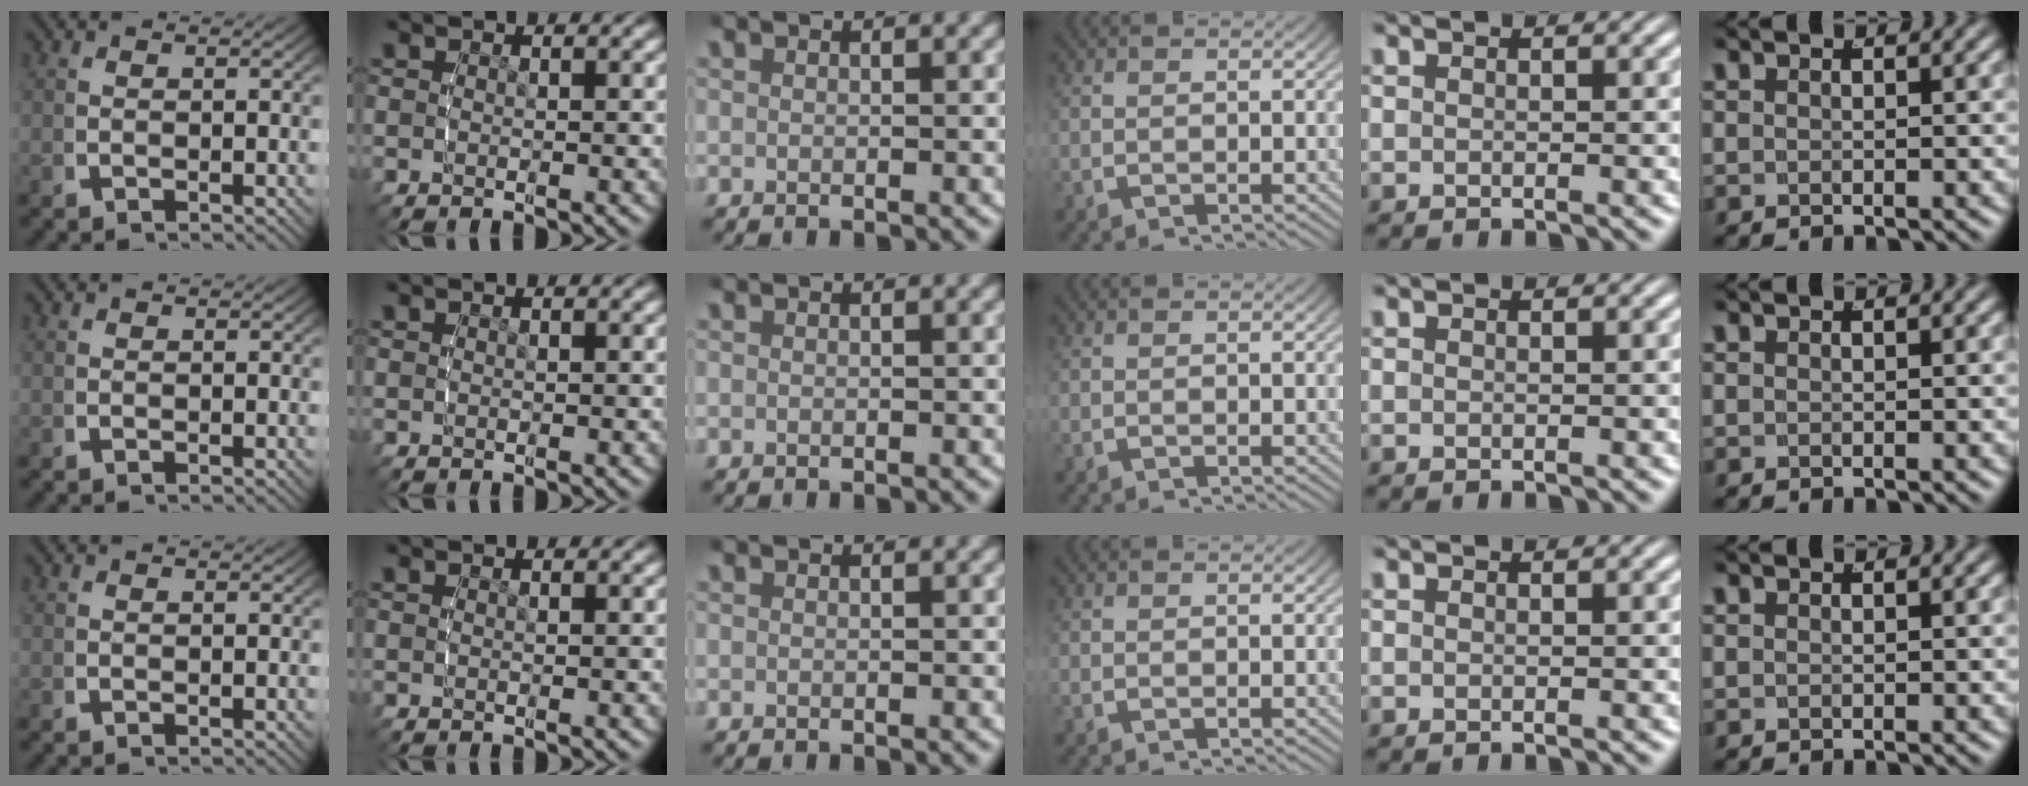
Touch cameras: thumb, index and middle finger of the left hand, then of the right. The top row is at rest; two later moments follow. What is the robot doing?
{"motion": "lift_and_place", "object": "legos"}